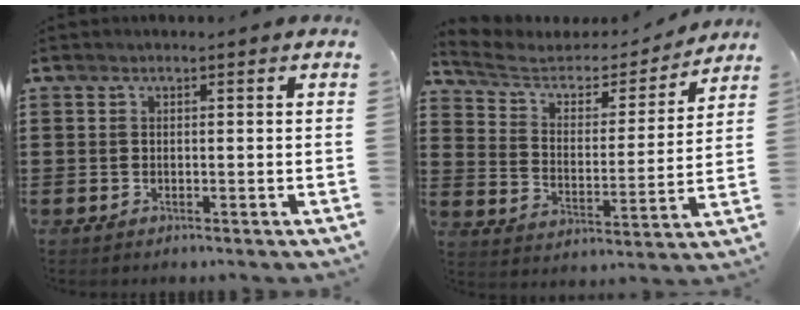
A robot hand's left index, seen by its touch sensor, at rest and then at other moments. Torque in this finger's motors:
{"motor_torque": [2.14, 0.00, 1.05, 0.21]}